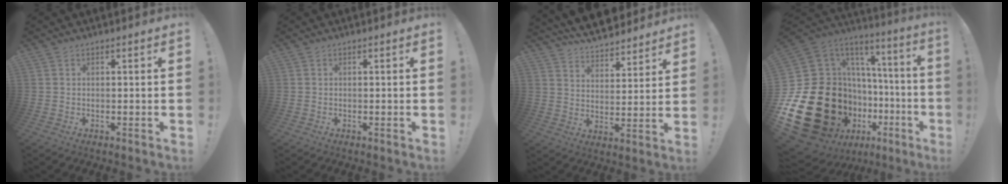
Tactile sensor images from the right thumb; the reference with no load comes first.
{"total": 0.0}
{"total": 8.9, "force": [8.2, 2.8, 2.0], "torque": [-0.043, -0.069, 0.152]}
{"total": 31.7, "force": [-8.7, 20.4, 22.7], "torque": [-0.394, -0.008, -0.050]}